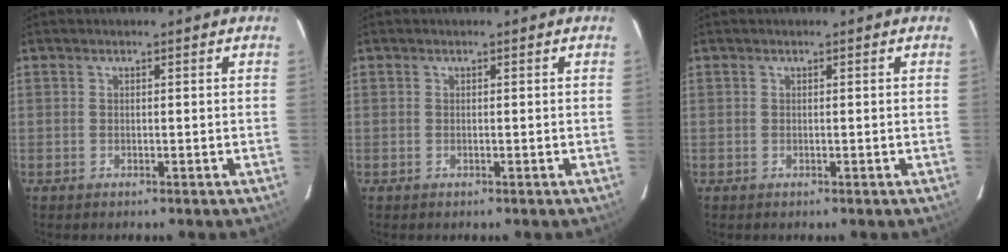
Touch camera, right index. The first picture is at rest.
{"total": 0.0}
{"total": 0.0}